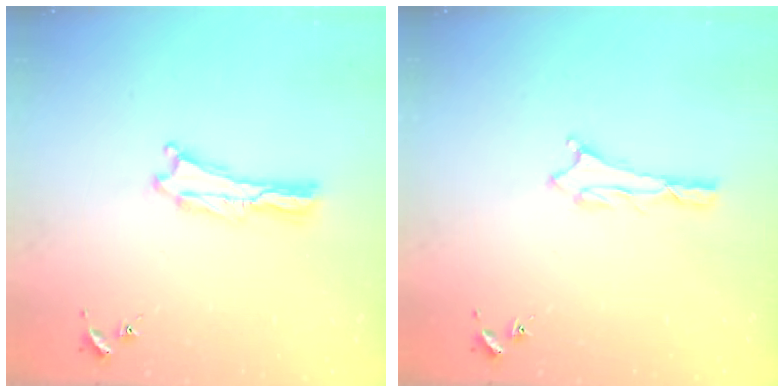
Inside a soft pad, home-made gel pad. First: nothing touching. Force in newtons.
{"total": 0.7, "press": 0.7, "slide": 0.2}